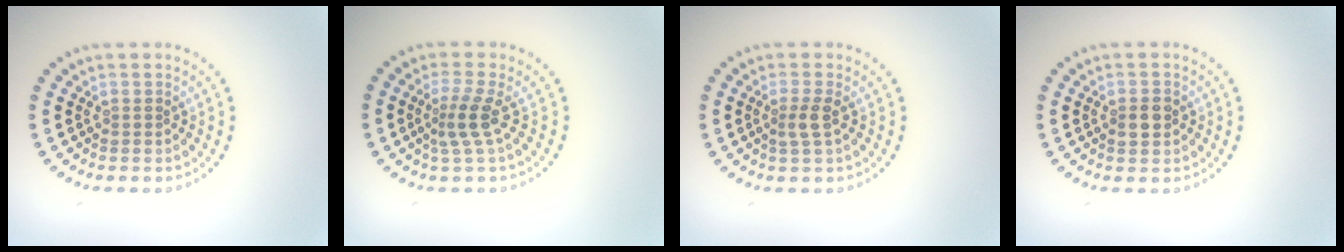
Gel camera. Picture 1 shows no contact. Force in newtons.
{"total": 2.4, "press": 1.7, "slide": 1.8}
{"total": 1.8, "press": 1.5, "slide": 1.0}
{"total": 2.2, "press": 2.2, "slide": 0.0}